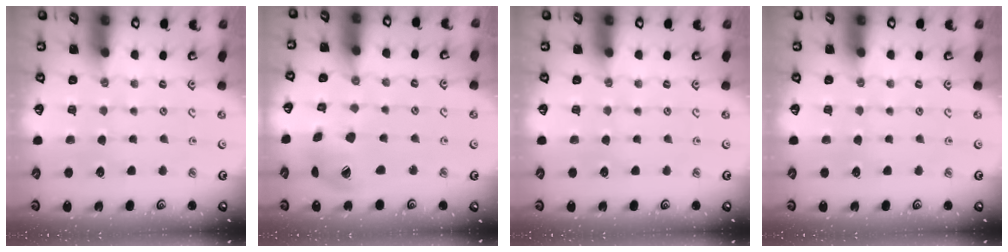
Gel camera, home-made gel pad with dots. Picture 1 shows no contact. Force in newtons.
{"total": 13.2, "press": 13.1, "slide": 1.7}
{"total": 0.0}
{"total": 0.0}